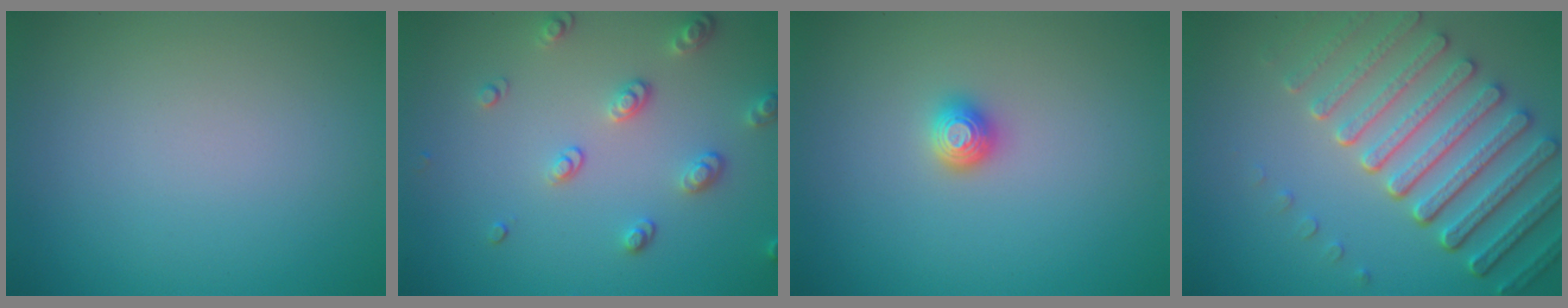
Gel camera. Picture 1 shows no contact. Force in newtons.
{"total": 2.6, "press": 2.4, "slide": 0.9}
{"total": 1.4, "press": 1.2, "slide": 0.6}
{"total": 7.4, "press": 5.5, "slide": 4.9}